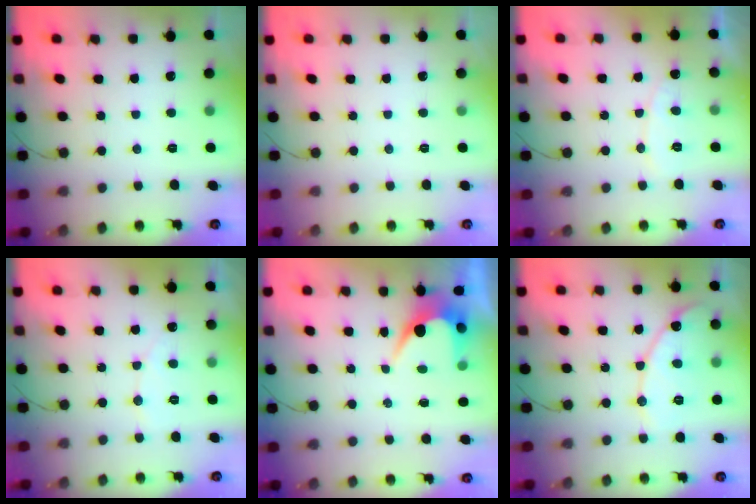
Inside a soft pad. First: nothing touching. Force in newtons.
{"total": 0.0}
{"total": 5.9, "press": 5.9, "slide": 0.4}
{"total": 3.8, "press": 3.8, "slide": 0.3}
{"total": 5.3, "press": 5.3, "slide": 0.3}
{"total": 11.6, "press": 11.6, "slide": 0.9}